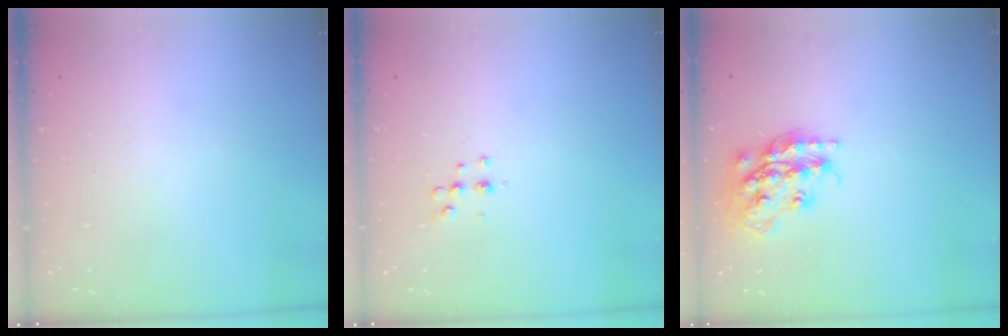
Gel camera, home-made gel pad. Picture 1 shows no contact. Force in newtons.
{"total": 5.2, "press": 5.0, "slide": 1.1}
{"total": 18.3, "press": 18.3, "slide": 1.0}